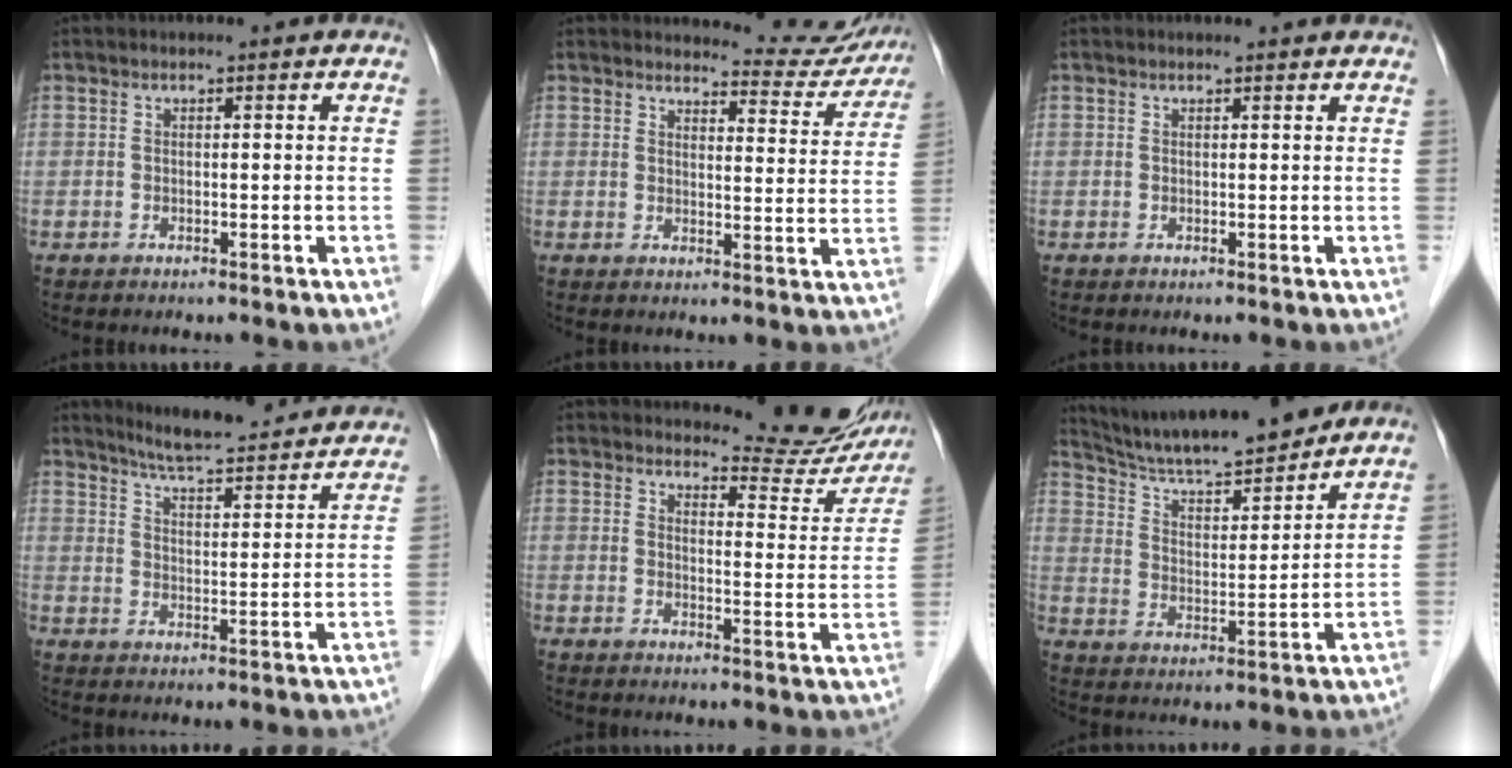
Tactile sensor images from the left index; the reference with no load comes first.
{"total": 9.6, "force": [9.4, 1.6, -0.3], "torque": [0.019, -0.035, 0.095]}
{"total": 2.8, "force": [2.8, 0.2, 0.6], "torque": [-0.013, 0.010, 0.024]}
{"total": 18.8, "force": [17.5, 1.9, 6.4], "torque": [-0.093, -0.022, 0.227]}
{"total": 13.1, "force": [12.8, 2.0, 1.9], "torque": [-0.011, -0.063, 0.135]}
{"total": 15.6, "force": [14.4, 1.1, 5.9], "torque": [-0.106, 0.002, 0.238]}